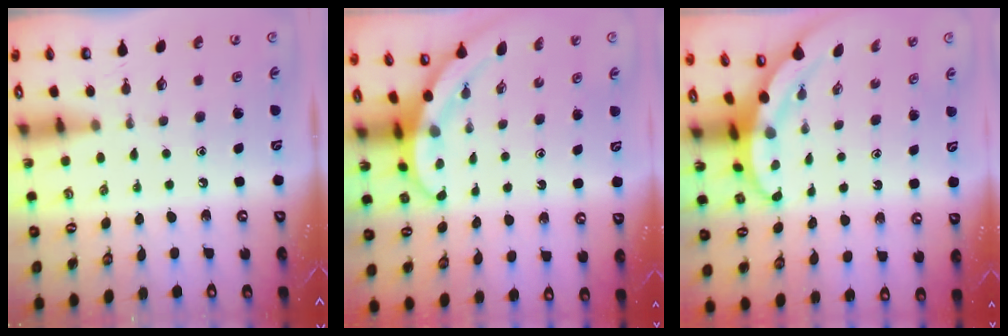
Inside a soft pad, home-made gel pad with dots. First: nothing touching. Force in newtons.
{"total": 3.7, "press": 3.7, "slide": 0.2}
{"total": 3.9, "press": 3.8, "slide": 0.5}